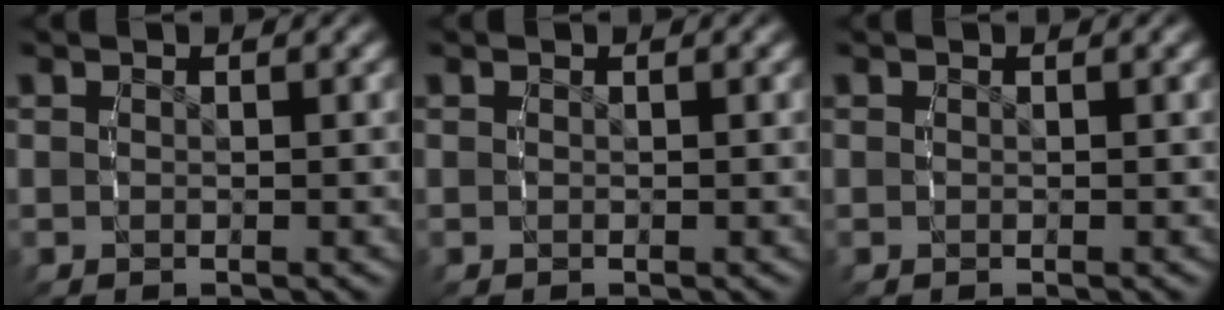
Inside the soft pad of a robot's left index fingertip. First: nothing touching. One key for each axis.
{"total": 0.0}
{"total": 0.0}